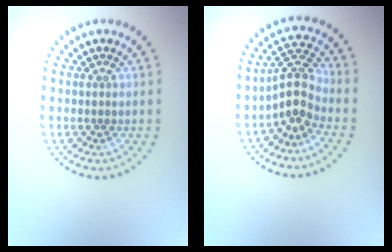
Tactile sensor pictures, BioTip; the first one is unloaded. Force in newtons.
{"total": 3.3, "press": 2.8, "slide": 1.7}